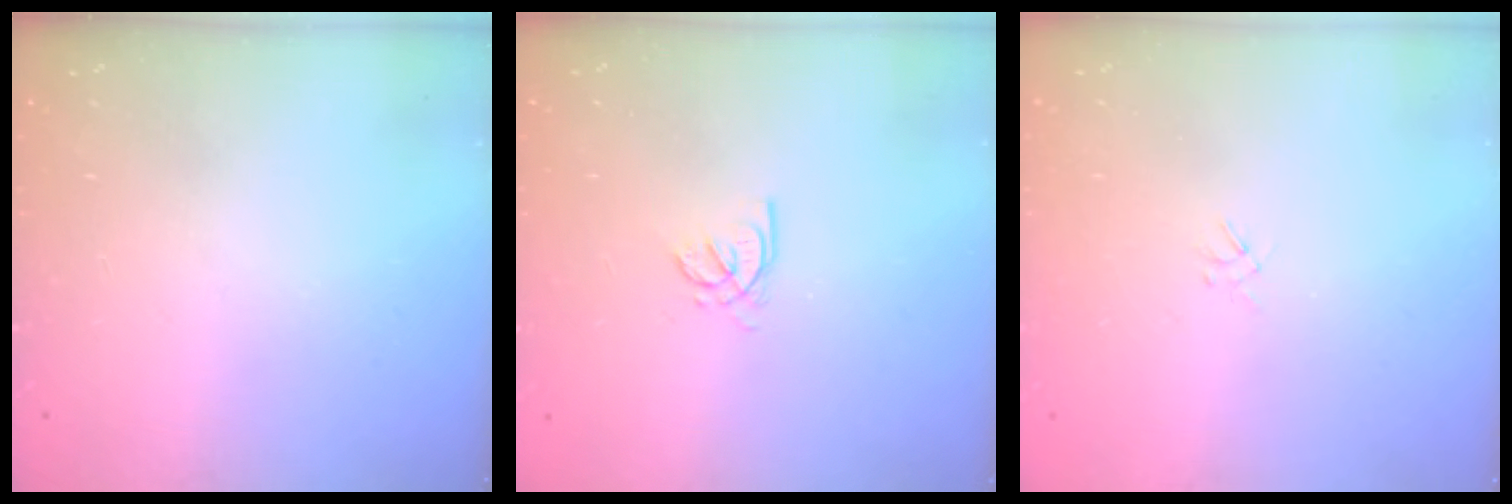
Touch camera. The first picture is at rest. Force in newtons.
{"total": 1.6, "press": 1.6, "slide": 0.3}
{"total": 1.0, "press": 0.9, "slide": 0.4}